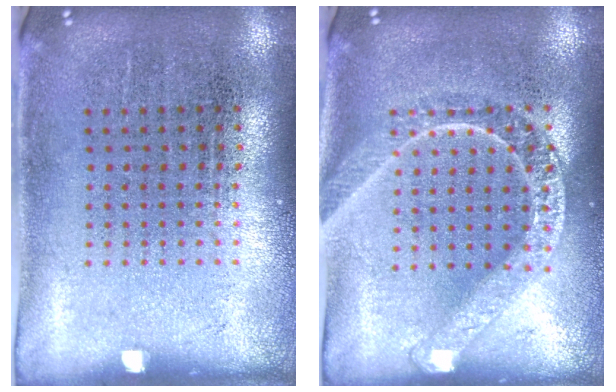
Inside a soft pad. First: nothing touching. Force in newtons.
{"total": 1.6, "press": 1.6, "slide": 0.1}